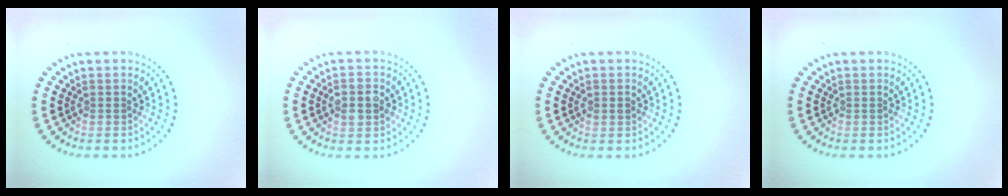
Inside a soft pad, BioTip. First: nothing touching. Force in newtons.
{"total": 2.9, "press": 2.9, "slide": 0.2}
{"total": 1.1, "press": 1.1, "slide": 0.1}
{"total": 0.0}